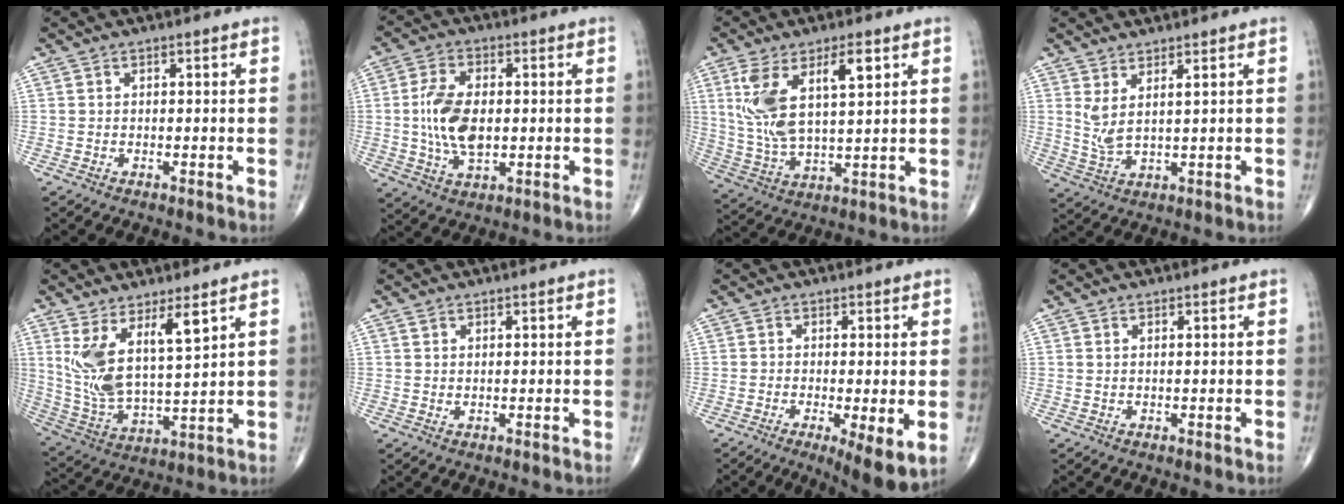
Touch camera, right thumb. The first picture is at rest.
{"total": 10.9, "force": [0.0, 6.2, 9.0], "torque": [-0.172, 0.000, 0.004]}
{"total": 13.8, "force": [5.0, 5.5, 11.6], "torque": [-0.227, -0.015, 0.105]}
{"total": 4.9, "force": [2.2, 1.2, 4.2], "torque": [-0.096, -0.023, 0.052]}
{"total": 12.4, "force": [6.1, 3.9, 10.1], "torque": [-0.196, -0.043, 0.131]}
{"total": 0.9, "force": [0.6, 0.5, 0.4], "torque": [-0.006, 0.000, 0.011]}
{"total": 7.5, "force": [-2.0, 1.8, 7.1], "torque": [-0.110, -0.022, -0.030]}
{"total": 0.0}